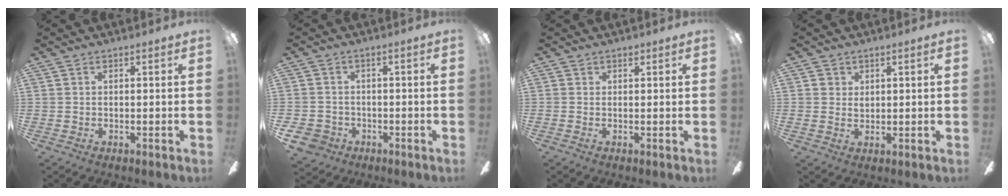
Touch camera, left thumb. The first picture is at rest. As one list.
[{"total": 5.4, "force": [-2.5, 4.6, 1.4], "torque": [-0.051, 0.015, -0.049]}, {"total": 0.7, "force": [0.5, 0.2, 0.4], "torque": [-0.001, -0.002, 0.007]}, {"total": 1.7, "force": [0.6, 1.4, 0.8], "torque": [-0.010, 0.001, 0.009]}]